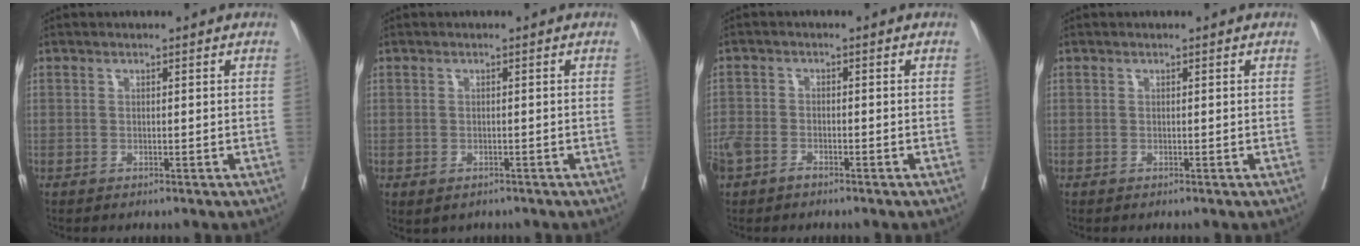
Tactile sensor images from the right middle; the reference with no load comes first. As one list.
[{"total": 2.3, "force": [-1.6, 1.4, 0.9], "torque": [-0.014, -0.004, -0.015]}, {"total": 7.4, "force": [-4.5, 4.8, 3.4], "torque": [-0.102, 0.002, -0.081]}, {"total": 0.0}]